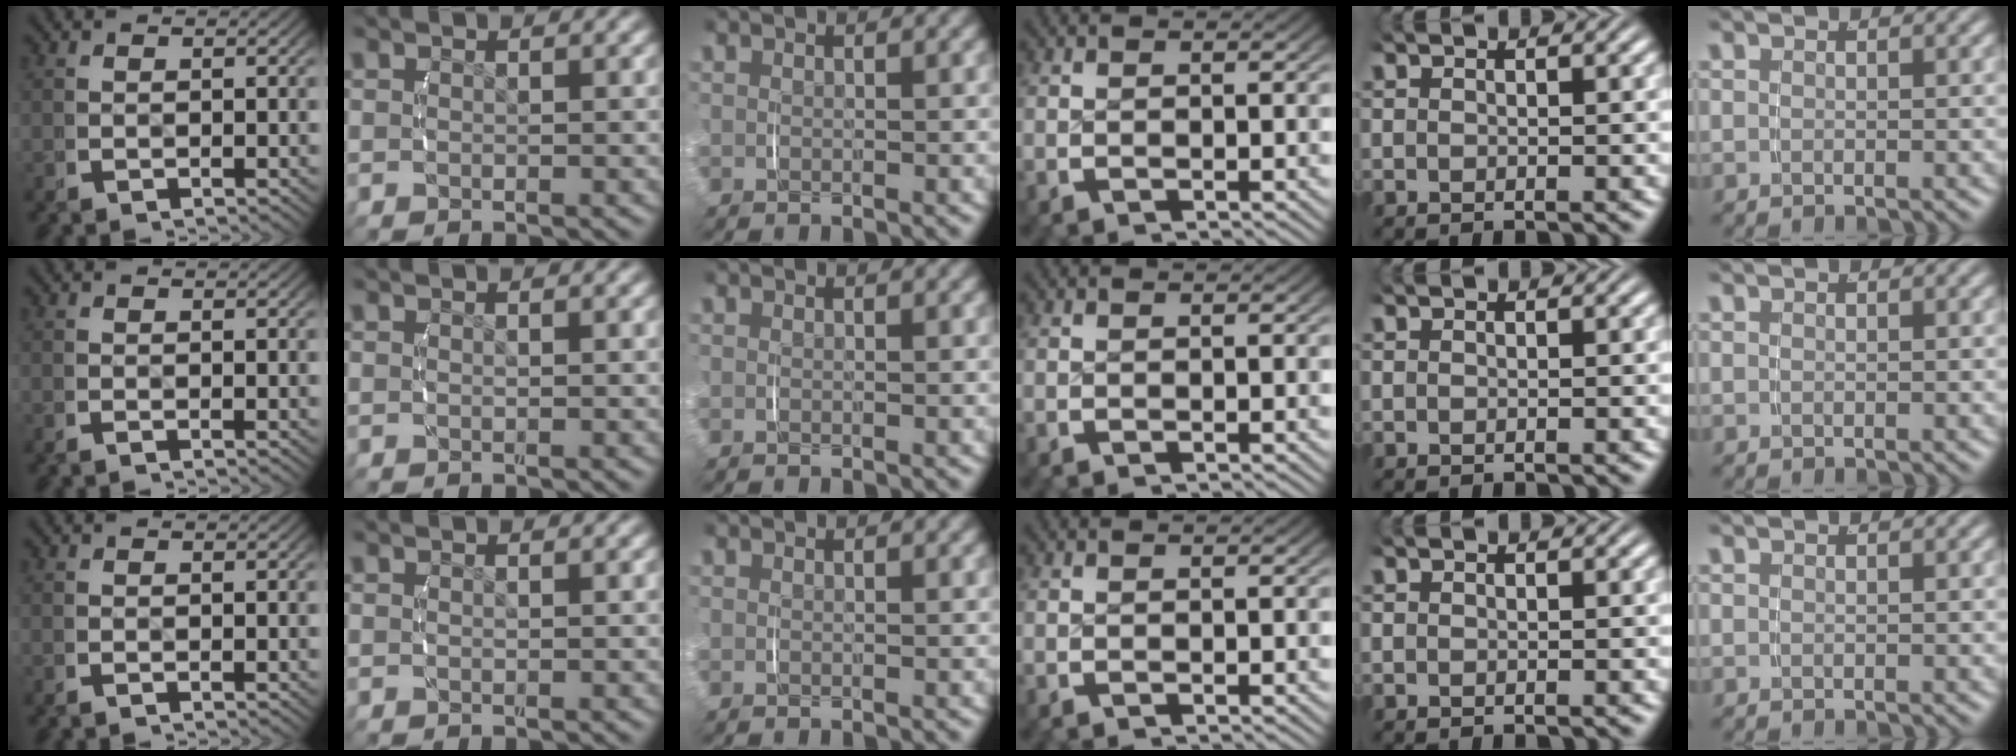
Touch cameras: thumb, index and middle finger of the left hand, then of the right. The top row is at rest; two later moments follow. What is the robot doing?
{"motion": "lift_and_place", "object": "ethernet cable"}